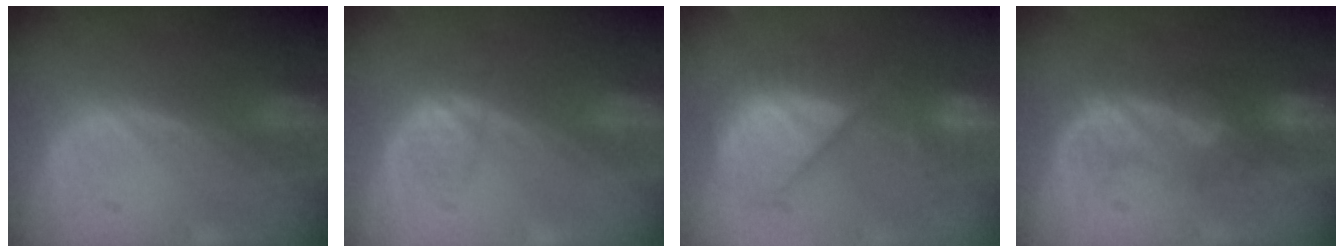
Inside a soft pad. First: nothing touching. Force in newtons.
{"total": 1.9, "press": 1.9, "slide": 0.4}
{"total": 9.1, "press": 8.9, "slide": 2.0}
{"total": 5.6, "press": 5.5, "slide": 1.3}